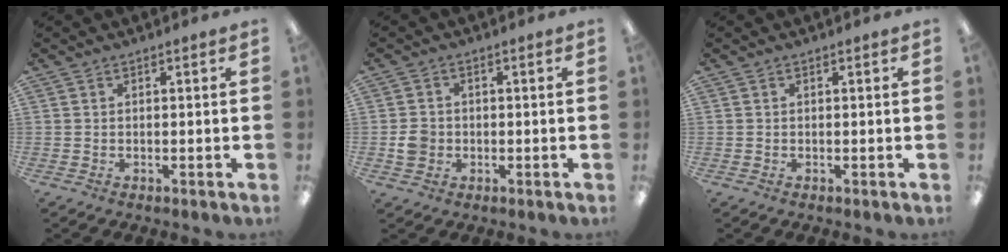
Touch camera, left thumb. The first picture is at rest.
{"total": 3.8, "force": [-0.6, 3.4, 1.5], "torque": [-0.017, 0.004, -0.011]}
{"total": 0.0}